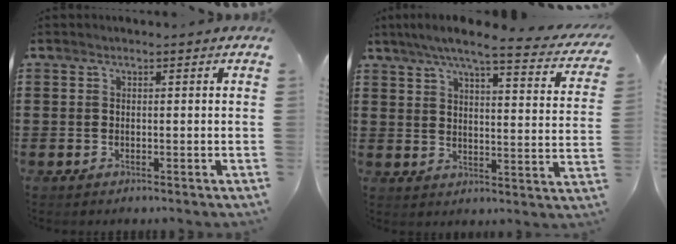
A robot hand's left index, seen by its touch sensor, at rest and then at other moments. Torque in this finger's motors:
{"motor_torque": [2.14, 0.00, 0.82, 0.18]}